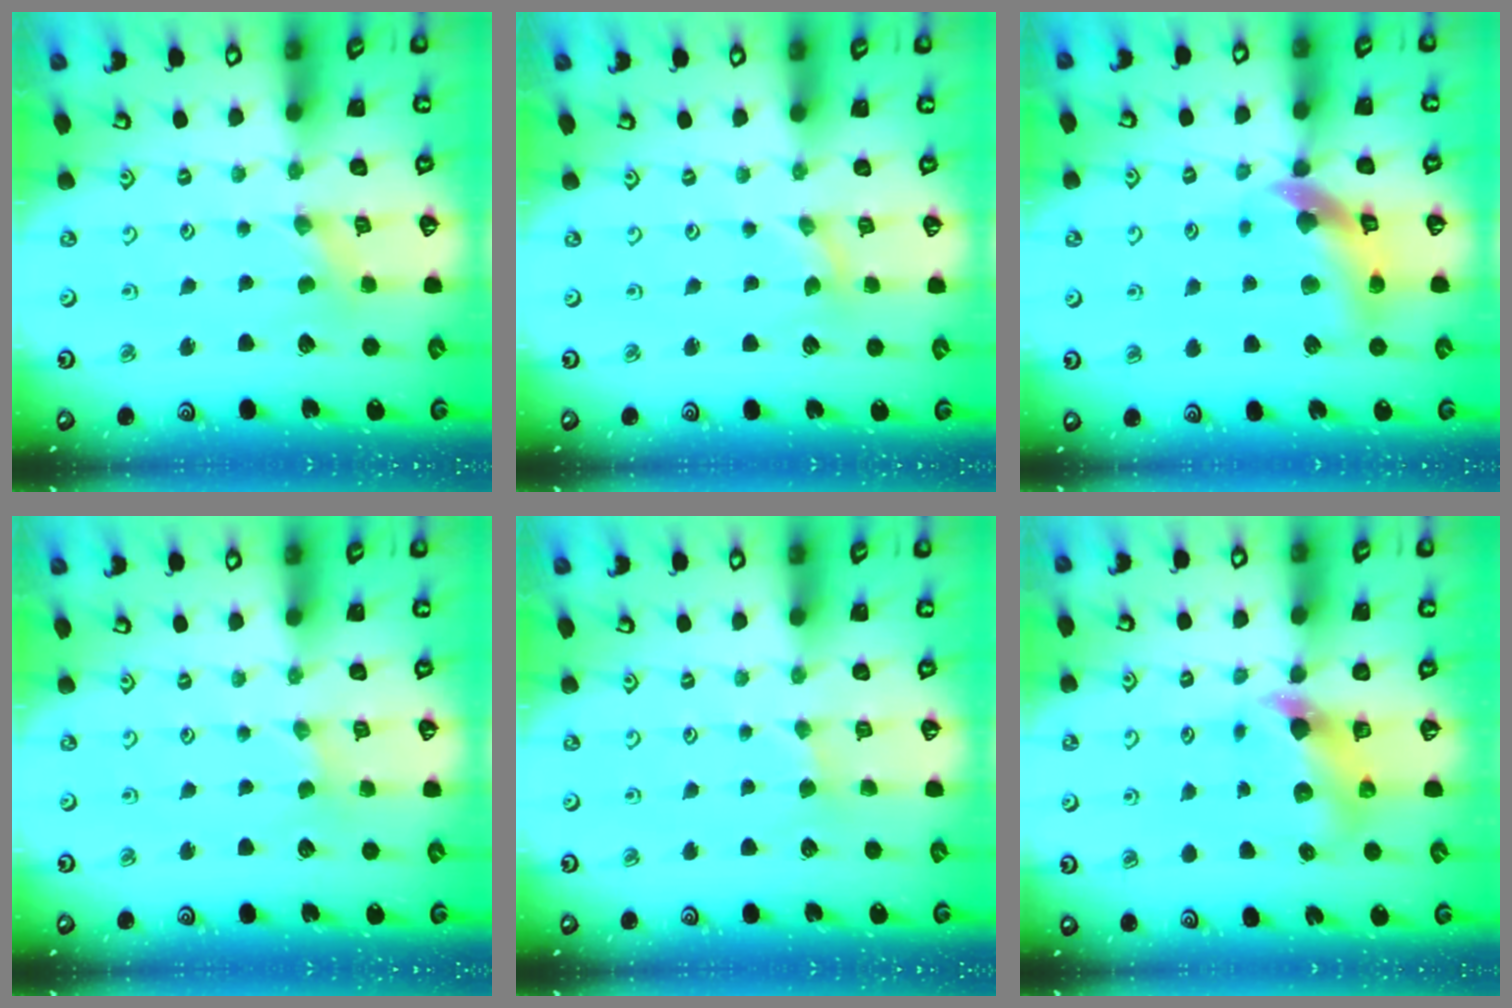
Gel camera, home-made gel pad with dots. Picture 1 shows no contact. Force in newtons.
{"total": 0.0}
{"total": 11.8, "press": 11.7, "slide": 1.6}
{"total": 0.0}
{"total": 1.1, "press": 1.1, "slide": 0.3}
{"total": 5.9, "press": 5.9, "slide": 0.9}